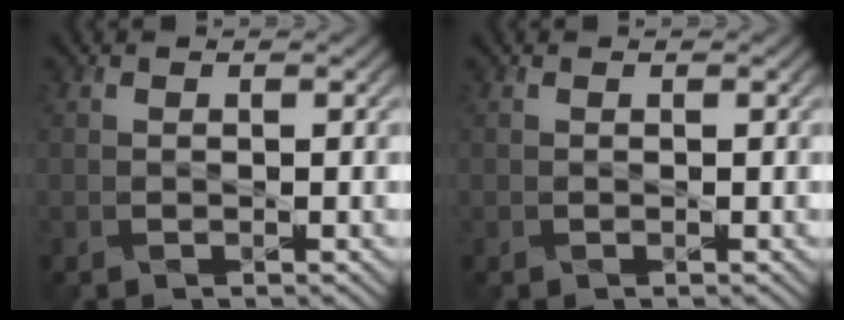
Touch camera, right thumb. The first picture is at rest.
{"total": 0.0}